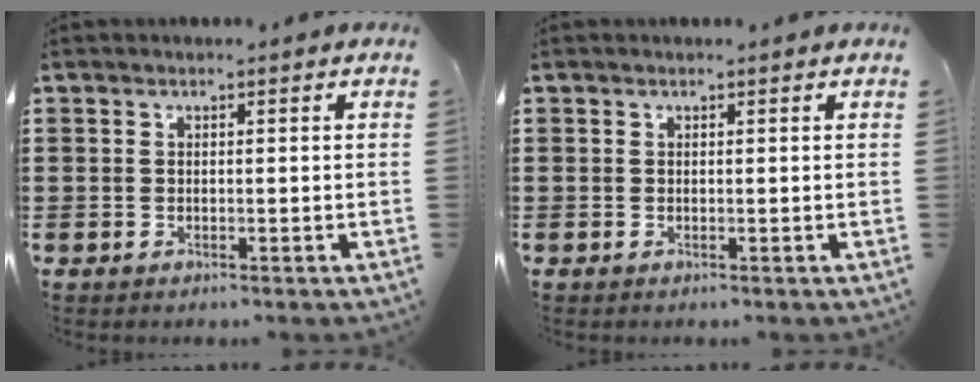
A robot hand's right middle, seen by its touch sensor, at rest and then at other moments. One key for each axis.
{"total": 0.0}